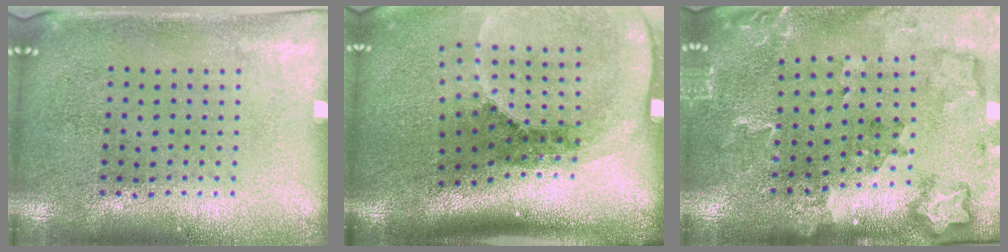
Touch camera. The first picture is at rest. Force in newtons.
{"total": 2.8, "press": 1.9, "slide": 2.0}
{"total": 1.8, "press": 1.8, "slide": 0.2}